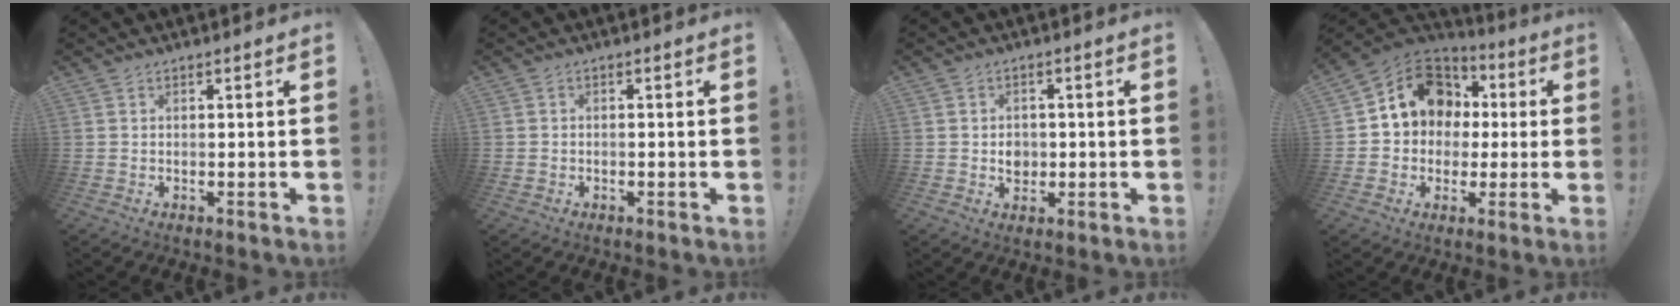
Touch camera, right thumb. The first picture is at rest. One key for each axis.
{"total": 0.9, "fx": -0.6, "fy": 0.6, "fz": 0.3, "tx": -0.005, "ty": 0.003, "tz": -0.011}
{"total": 3.7, "fx": -0.5, "fy": 3.3, "fz": 1.7, "tx": -0.008, "ty": -0.002, "tz": -0.010}
{"total": 14.7, "fx": 4.0, "fy": 12.3, "fz": 6.9, "tx": -0.096, "ty": -0.008, "tz": 0.086}